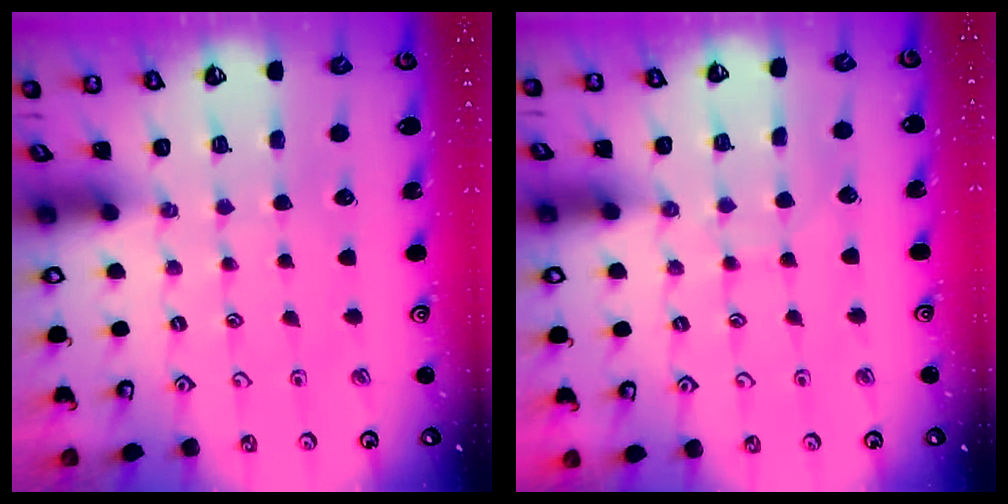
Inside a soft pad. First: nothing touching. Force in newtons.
{"total": 4.4, "press": 4.4, "slide": 0.4}